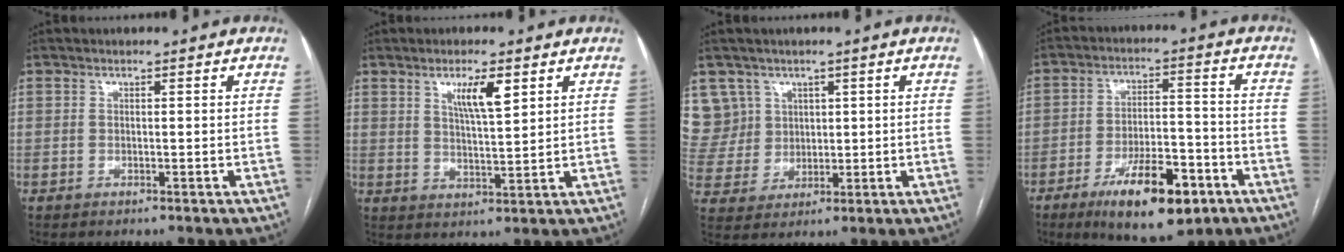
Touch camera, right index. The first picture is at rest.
{"total": 5.7, "force": [2.9, 0.8, 4.9], "torque": [-0.086, -0.004, 0.052]}
{"total": 7.9, "force": [4.1, 6.7, -0.6], "torque": [0.010, 0.024, 0.094]}
{"total": 13.8, "force": [-7.7, 4.5, 10.6], "torque": [-0.173, 0.002, -0.115]}